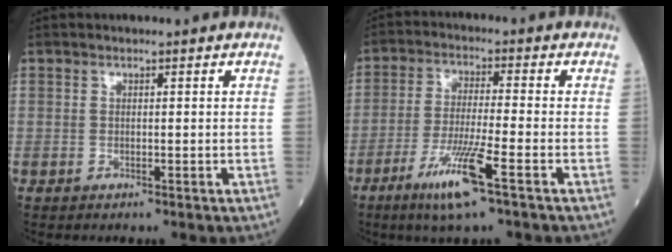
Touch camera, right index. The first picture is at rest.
{"total": 9.3, "force": [-5.0, -0.3, 7.8], "torque": [-0.156, -0.022, -0.094]}